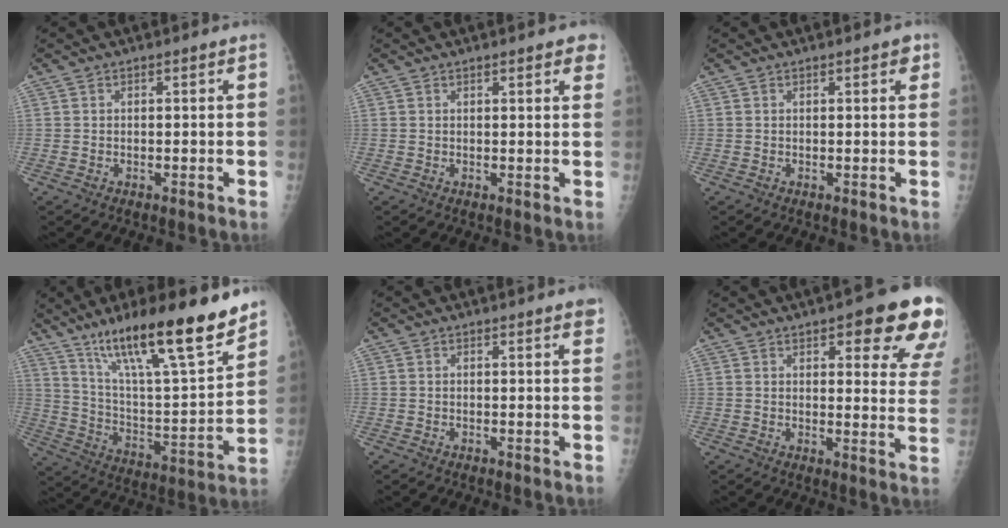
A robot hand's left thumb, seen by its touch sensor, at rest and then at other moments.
{"total": 3.9, "force": [2.4, 1.2, 2.8], "torque": [-0.015, -0.002, 0.025]}
{"total": 1.8, "force": [0.9, 0.7, 1.4], "torque": [-0.012, 0.001, 0.009]}
{"total": 24.7, "force": [17.2, 4.4, 17.2], "torque": [-0.261, -0.069, 0.294]}
{"total": 1.9, "force": [1.3, 0.3, 1.4], "torque": [-0.012, -0.001, 0.013]}
{"total": 16.4, "force": [9.2, 5.2, 12.6], "torque": [-0.114, -0.038, 0.102]}